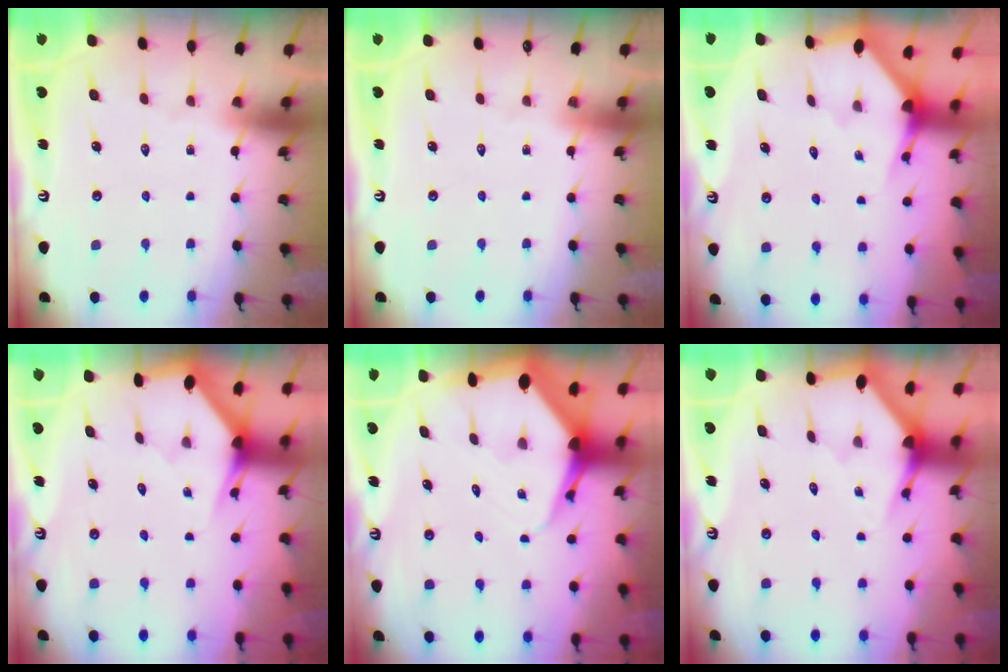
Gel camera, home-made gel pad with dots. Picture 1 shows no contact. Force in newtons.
{"total": 0.0}
{"total": 2.5, "press": 2.5, "slide": 0.1}
{"total": 2.9, "press": 2.9, "slide": 0.1}
{"total": 7.0, "press": 7.0, "slide": 0.8}
{"total": 3.3, "press": 3.3, "slide": 0.1}